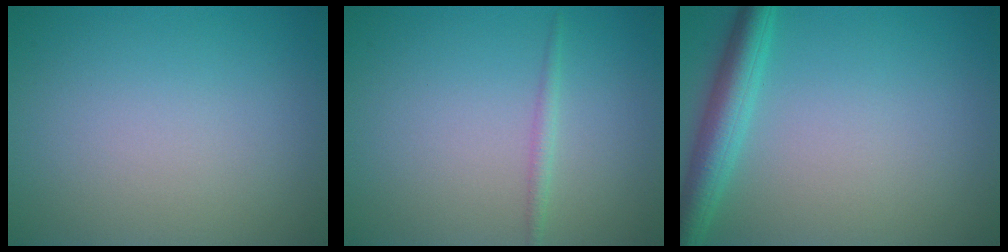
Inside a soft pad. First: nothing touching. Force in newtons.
{"total": 1.0, "press": 1.0, "slide": 0.1}
{"total": 3.9, "press": 3.9, "slide": 0.2}